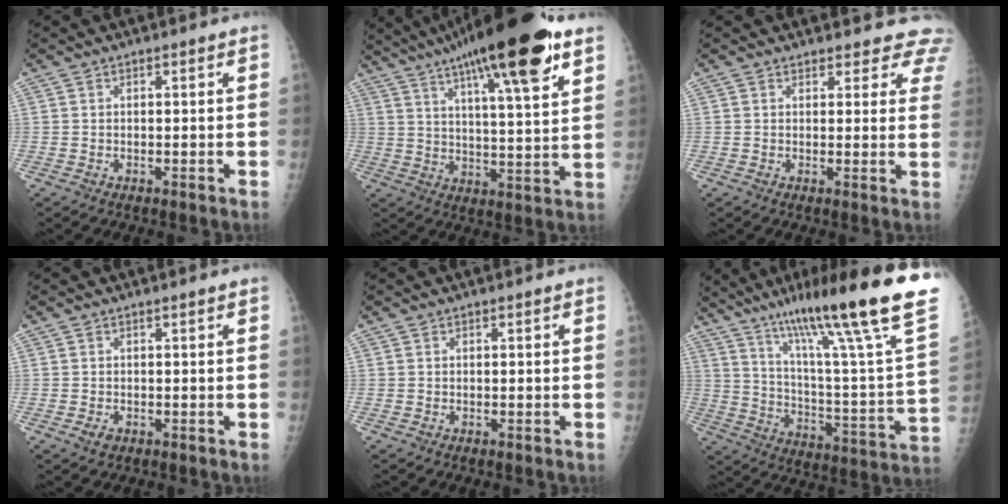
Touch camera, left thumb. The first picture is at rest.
{"total": 22.6, "force": [13.3, 4.5, 17.7], "torque": [-0.271, -0.026, 0.204]}
{"total": 7.8, "force": [7.1, 3.3, 0.7], "torque": [0.048, -0.029, 0.049]}
{"total": 1.5, "force": [-0.2, 0.9, 1.2], "torque": [-0.018, 0.005, 0.001]}
{"total": 0.0}
{"total": 32.2, "force": [20.7, 3.1, 24.5], "torque": [-0.334, -0.067, 0.315]}